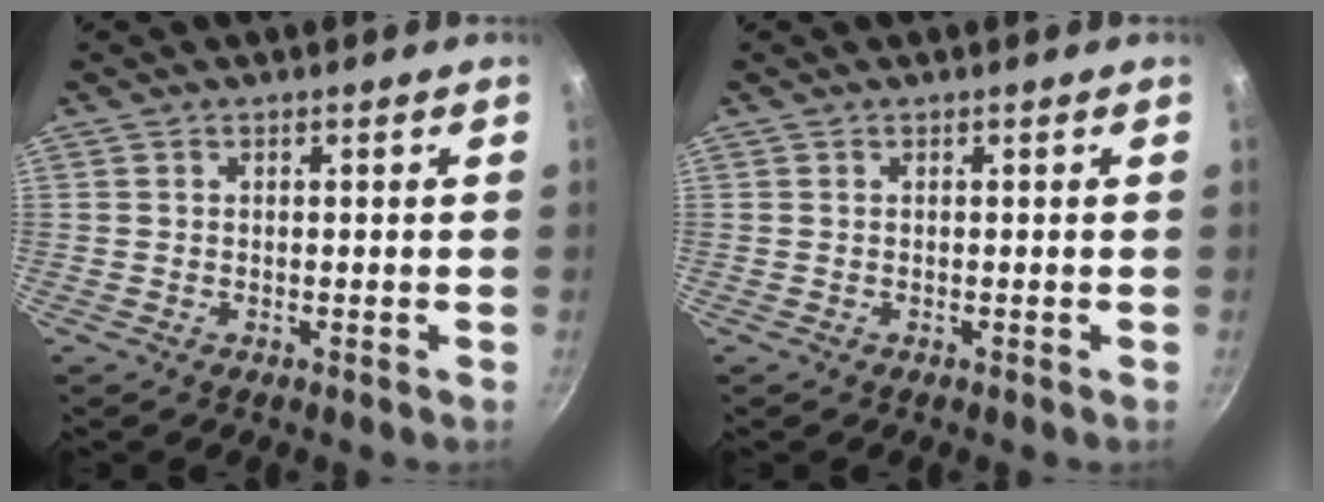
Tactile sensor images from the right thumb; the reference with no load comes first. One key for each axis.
{"total": 0.0}